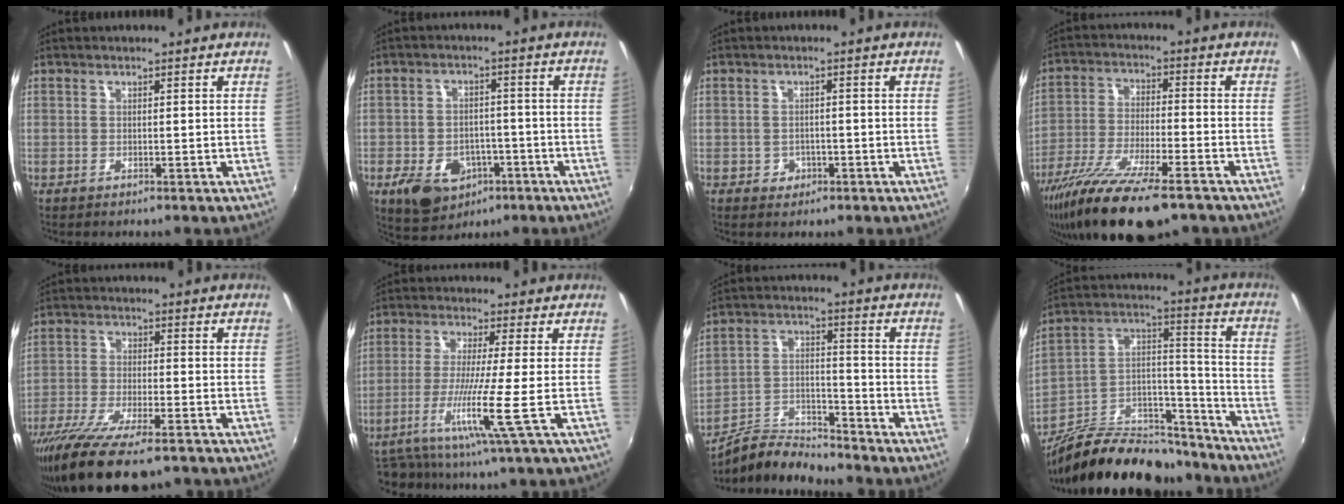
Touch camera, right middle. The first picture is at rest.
{"total": 11.9, "force": [-5.8, 8.4, 6.2], "torque": [-0.138, 0.000, -0.075]}
{"total": 3.0, "force": [-1.0, 2.7, 0.7], "torque": [-0.016, 0.000, -0.013]}
{"total": 18.9, "force": [-13.7, 4.4, 12.1], "torque": [-0.243, -0.055, -0.245]}
{"total": 16.1, "force": [-12.0, 4.1, 9.9], "torque": [-0.210, -0.056, -0.209]}
{"total": 7.8, "force": [-3.0, -1.0, 7.1], "torque": [-0.160, -0.015, -0.057]}
{"total": 8.2, "force": [-7.9, 1.8, 0.8], "torque": [-0.026, 0.020, -0.150]}
{"total": 23.0, "force": [-18.0, 10.2, 10.1], "torque": [-0.185, 0.051, -0.267]}